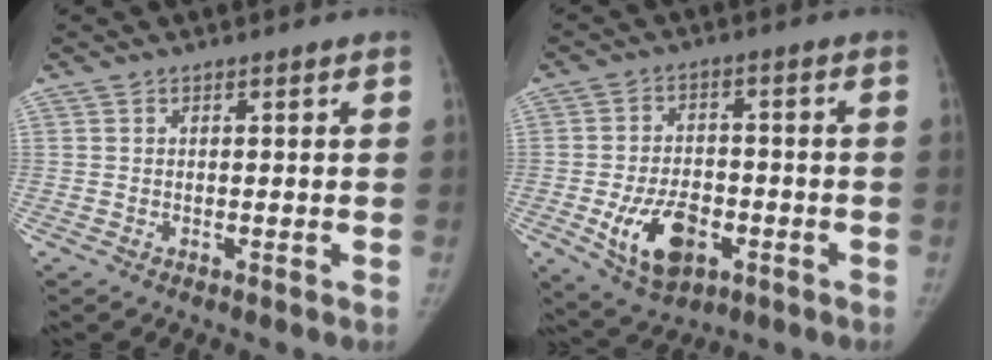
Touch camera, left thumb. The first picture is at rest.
{"total": 11.5, "force": [-4.0, 7.0, 8.1], "torque": [-0.125, 0.011, -0.058]}